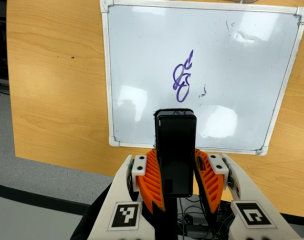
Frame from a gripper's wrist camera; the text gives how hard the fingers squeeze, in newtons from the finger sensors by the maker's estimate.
{"total": 9.9, "left": 8.1, "right": 11.7}